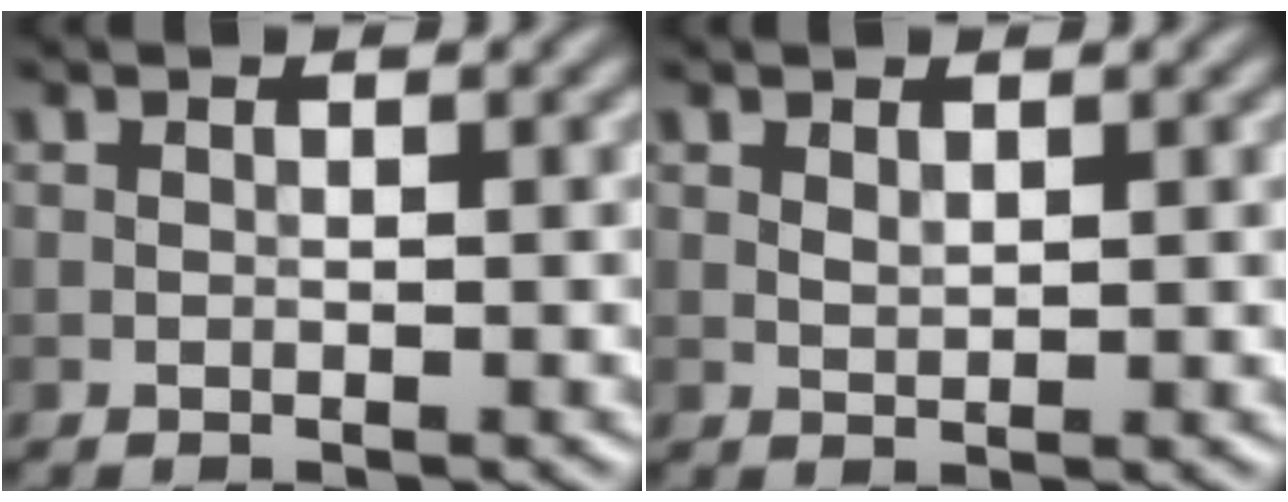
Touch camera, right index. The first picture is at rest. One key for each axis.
{"total": 0.8, "fx": 0.5, "fy": 0.4, "fz": 0.6, "tx": -0.015, "ty": -0.002, "tz": 0.012}